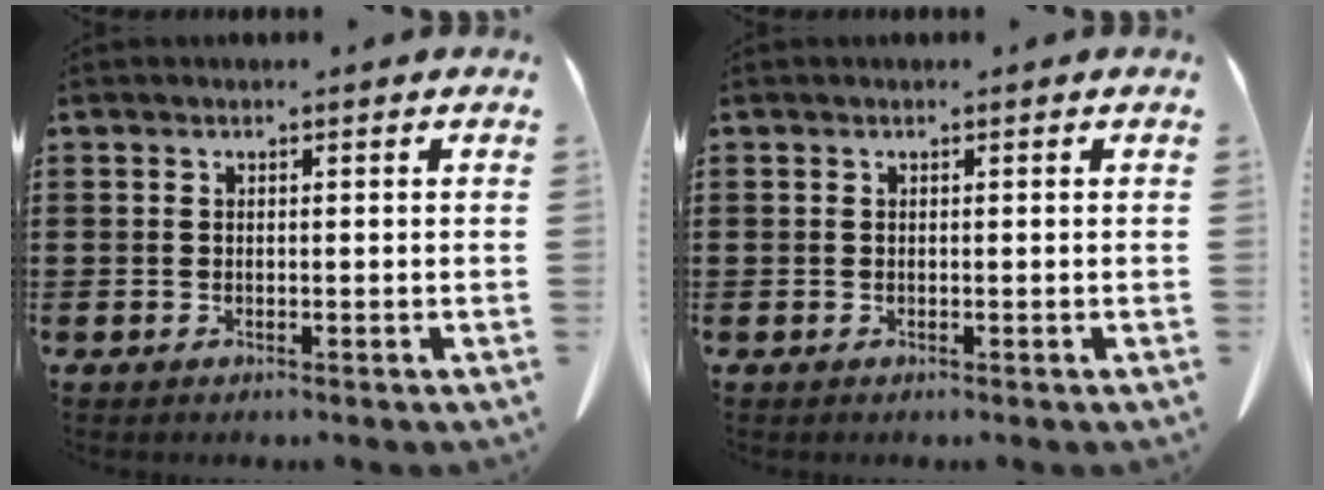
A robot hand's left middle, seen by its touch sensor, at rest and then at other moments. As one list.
[{"total": 0.0}]